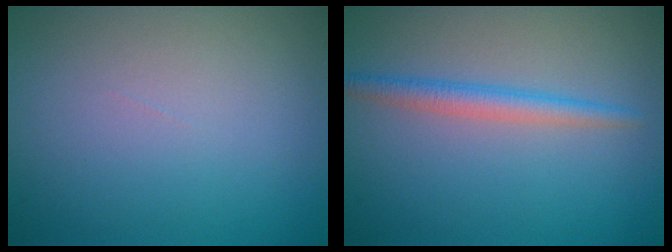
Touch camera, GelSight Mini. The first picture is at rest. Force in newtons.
{"total": 2.2, "press": 2.2, "slide": 0.0}